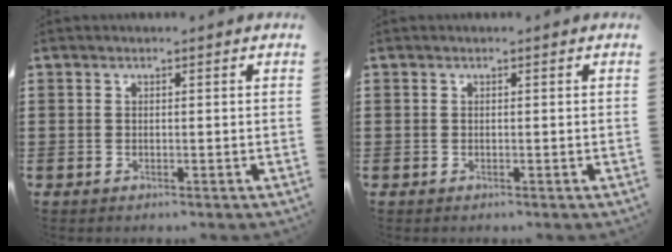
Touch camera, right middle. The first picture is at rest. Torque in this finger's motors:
{"motor_torque": [0.13, -0.06, -0.01, 0.00]}